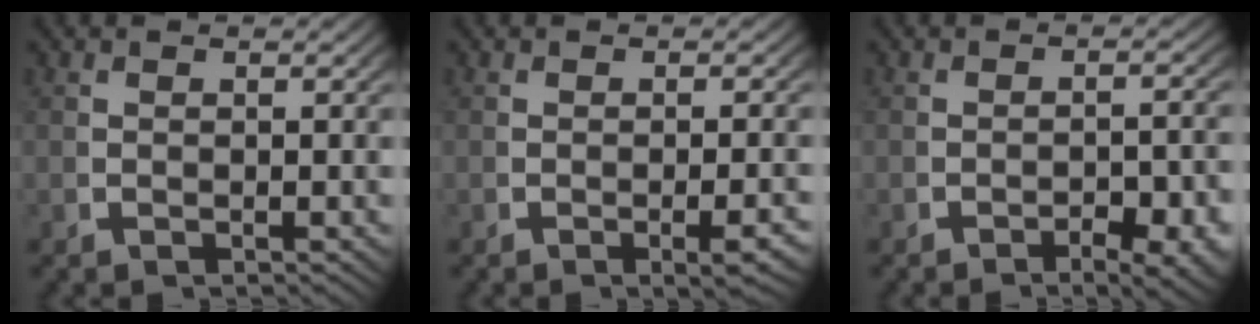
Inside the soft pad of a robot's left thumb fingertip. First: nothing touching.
{"total": 2.0, "force": [-0.7, 0.4, 1.8], "torque": [-0.027, 0.003, -0.013]}
{"total": 4.2, "force": [-2.3, 1.4, 3.2], "torque": [-0.042, -0.006, -0.036]}